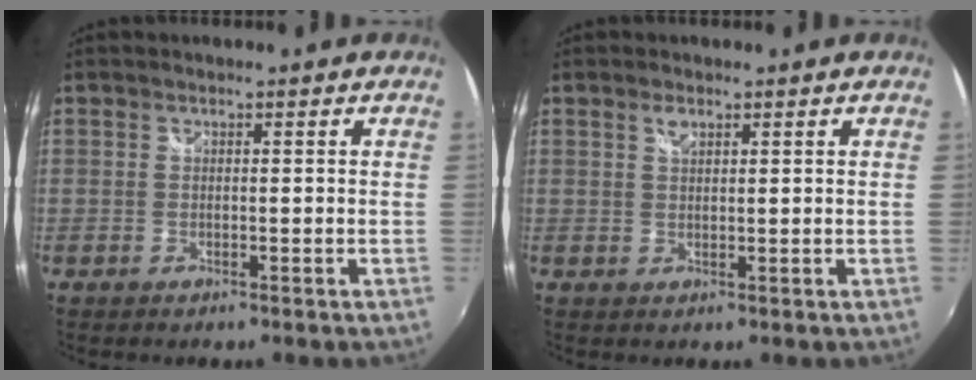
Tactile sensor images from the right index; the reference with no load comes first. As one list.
[{"total": 1.6, "force": [1.0, 0.8, 1.0], "torque": [-0.018, 0.003, 0.017]}]